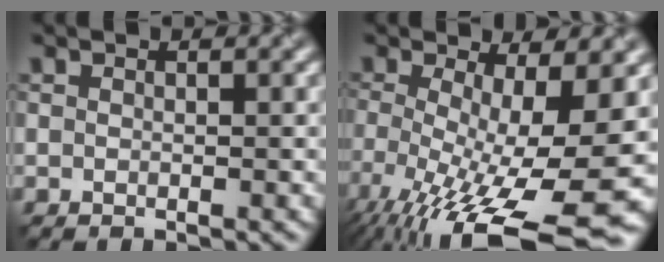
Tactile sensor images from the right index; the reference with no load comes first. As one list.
[{"total": 14.5, "force": [-5.1, 4.8, 12.7], "torque": [-0.218, -0.040, -0.070]}]